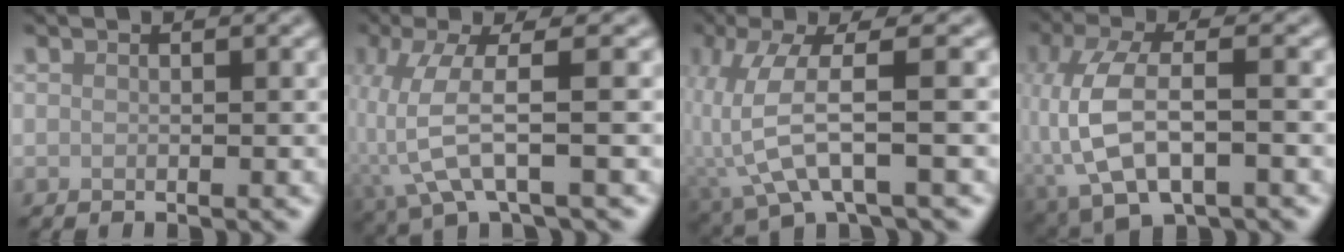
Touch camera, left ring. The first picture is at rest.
{"total": 5.3, "force": [-1.0, 0.9, 5.1], "torque": [-0.119, -0.001, -0.020]}
{"total": 5.9, "force": [-0.3, 1.3, 5.7], "torque": [-0.122, -0.004, -0.004]}
{"total": 7.6, "force": [-2.5, 3.4, 6.3], "torque": [-0.144, -0.002, -0.055]}